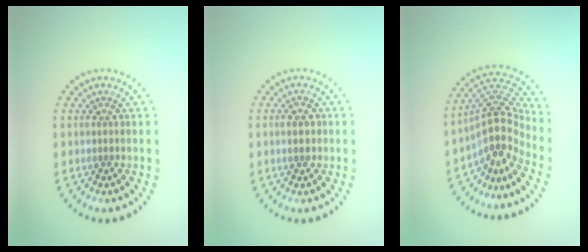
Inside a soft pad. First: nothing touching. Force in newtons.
{"total": 2.3, "press": 2.2, "slide": 0.1}
{"total": 4.5, "press": 3.4, "slide": 3.0}